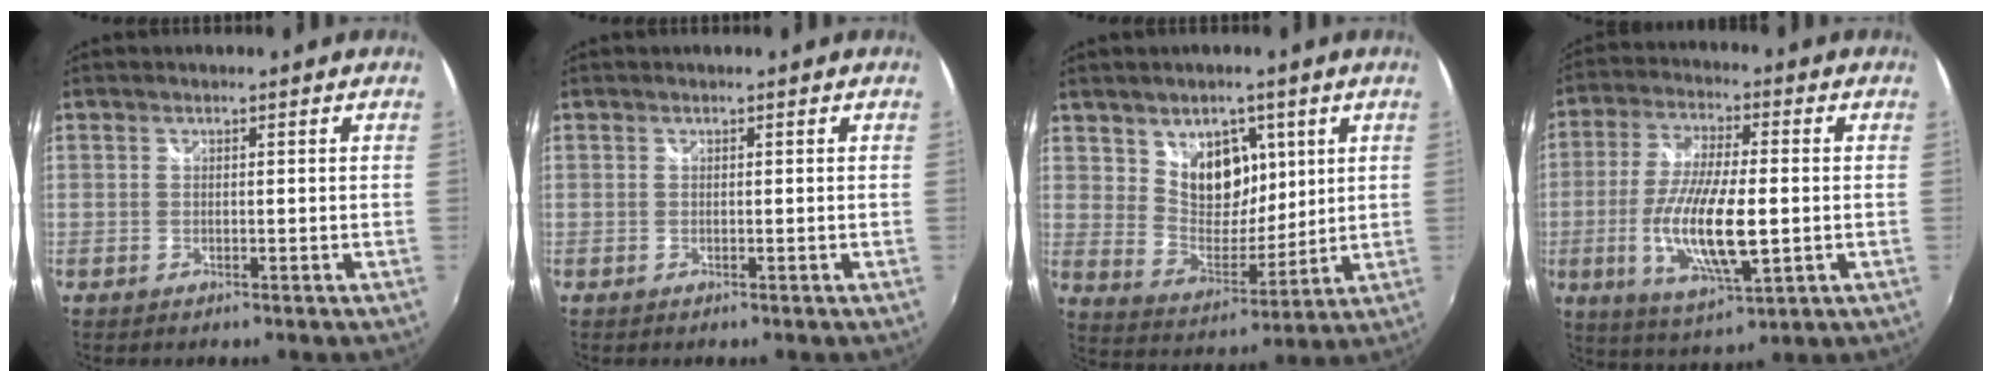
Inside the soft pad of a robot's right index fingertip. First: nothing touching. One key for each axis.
{"total": 0.0}
{"total": 10.7, "fx": 4.8, "fy": 7.4, "fz": 6.0, "tx": -0.089, "ty": -0.004, "tz": 0.098}
{"total": 14.9, "fx": -2.6, "fy": 4.5, "fz": 14.0, "tx": -0.277, "ty": -0.016, "tz": -0.045}